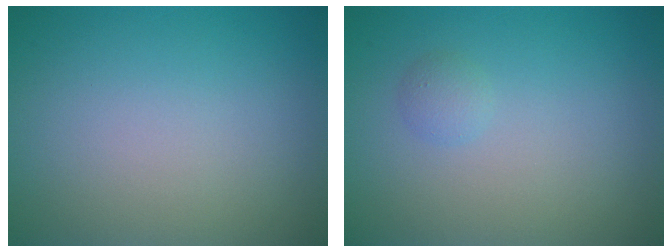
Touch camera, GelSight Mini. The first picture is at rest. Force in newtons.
{"total": 0.9, "press": 0.9, "slide": 0.1}